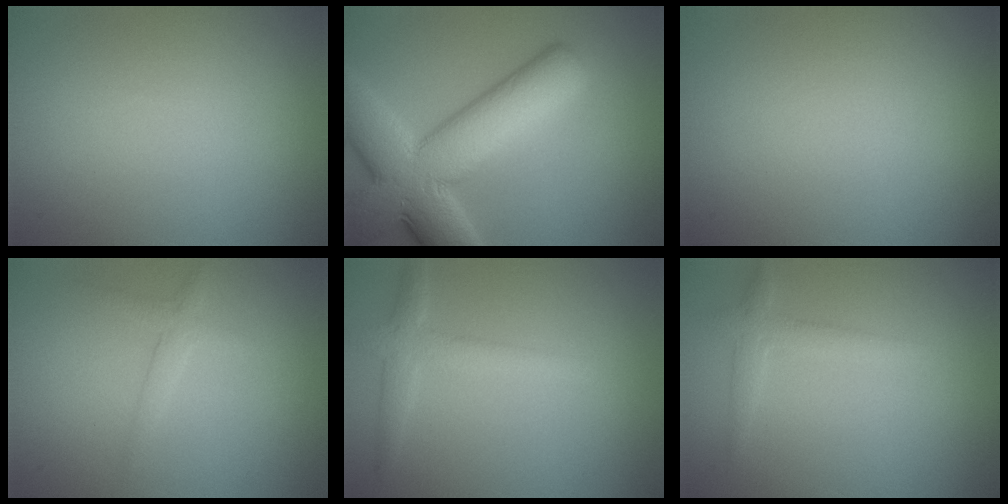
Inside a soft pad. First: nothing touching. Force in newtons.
{"total": 11.1, "press": 11.1, "slide": 0.5}
{"total": 0.0}
{"total": 1.7, "press": 1.7, "slide": 0.1}
{"total": 2.8, "press": 2.8, "slide": 0.1}
{"total": 2.0, "press": 2.0, "slide": 0.2}